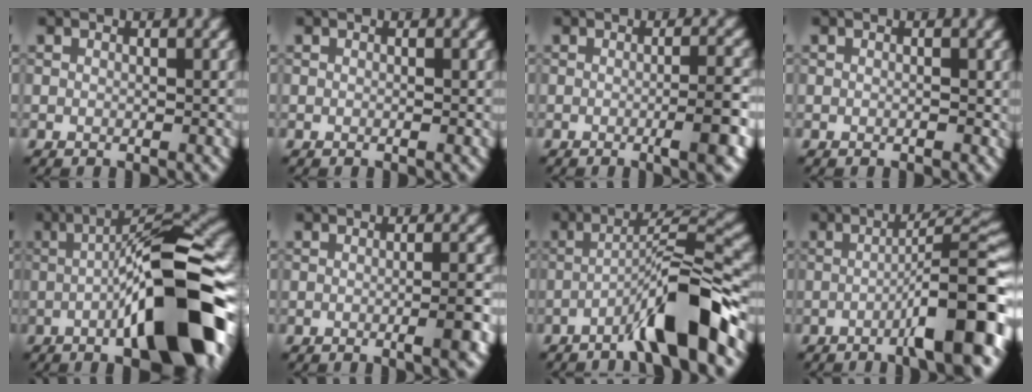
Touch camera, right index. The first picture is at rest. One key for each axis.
{"total": 0.0}
{"total": 4.1, "fx": -1.2, "fy": 0.7, "fz": 3.9, "tx": -0.051, "ty": 0.008, "tz": -0.024}
{"total": 0.5, "fx": -0.2, "fy": 0.2, "fz": 0.5, "tx": -0.008, "ty": 0.002, "tz": -0.002}
{"total": 14.4, "fx": -3.6, "fy": 3.4, "fz": 13.5, "tx": -0.178, "ty": 0.015, "tz": -0.059}
{"total": 3.0, "fx": -0.9, "fy": 0.5, "fz": 2.9, "tx": -0.034, "ty": 0.008, "tz": -0.019}
{"total": 7.8, "fx": -4.1, "fy": 0.6, "fz": 6.7, "tx": -0.107, "ty": 0.024, "tz": -0.076}
{"total": 10.2, "fx": -3.9, "fy": 1.7, "fz": 9.3, "tx": -0.118, "ty": 0.017, "tz": -0.062}